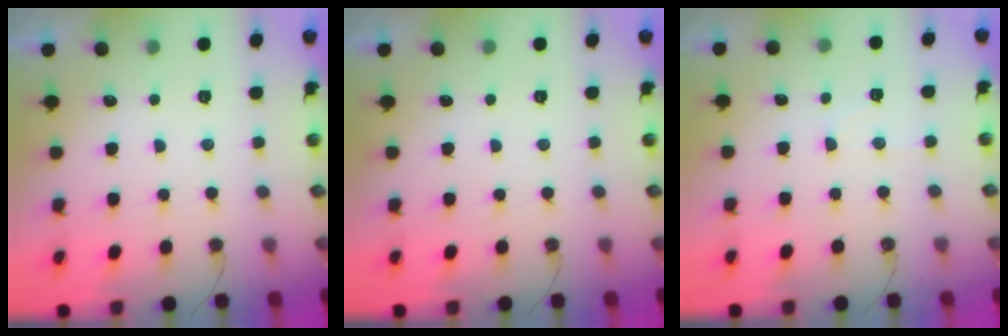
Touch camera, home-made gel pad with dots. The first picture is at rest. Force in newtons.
{"total": 0.0}
{"total": 4.7, "press": 4.7, "slide": 0.6}